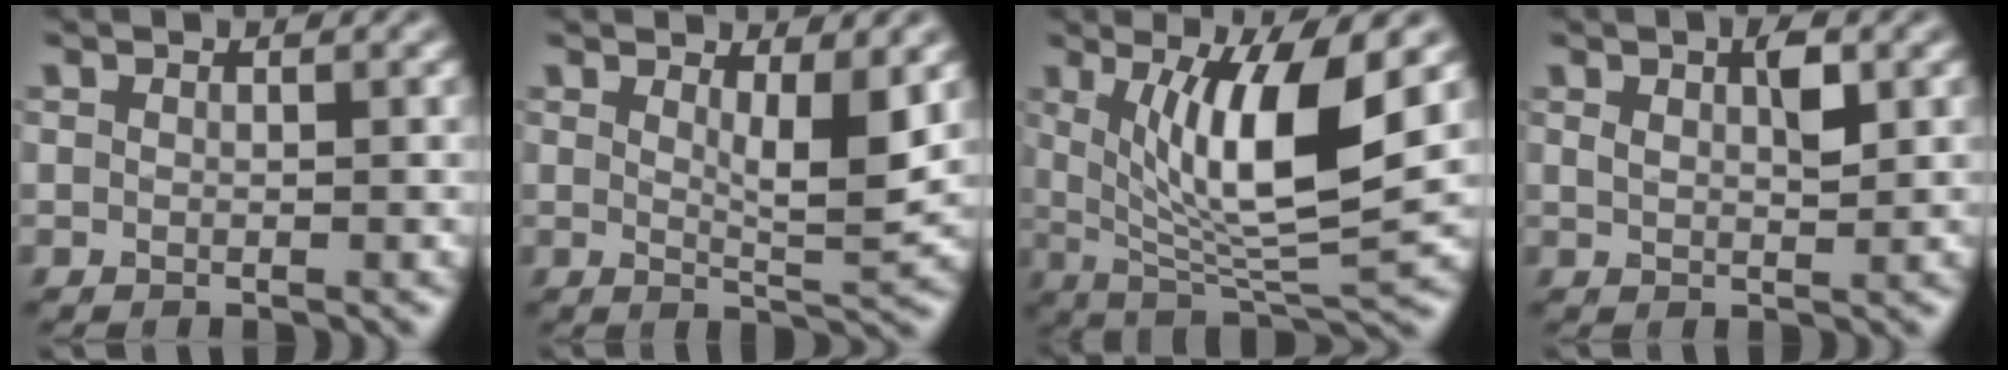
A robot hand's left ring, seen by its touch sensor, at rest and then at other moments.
{"total": 3.6, "force": [1.4, 0.8, 3.2], "torque": [-0.050, -0.013, 0.025]}
{"total": 9.7, "force": [2.4, 2.4, 9.1], "torque": [-0.150, -0.015, 0.048]}
{"total": 2.4, "force": [1.0, 0.9, 2.0], "torque": [-0.036, 0.002, 0.019]}